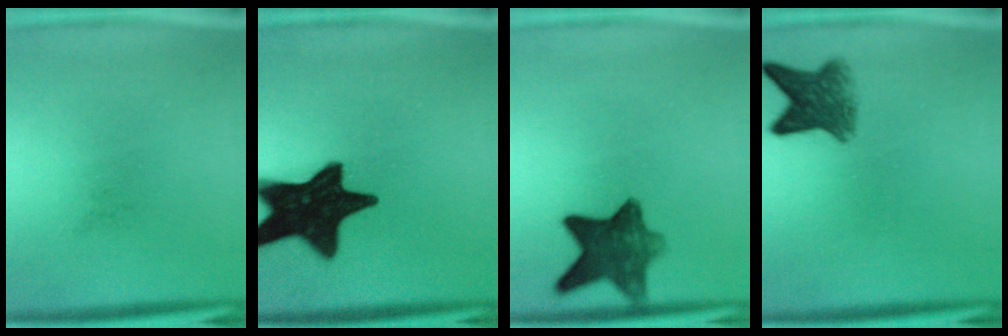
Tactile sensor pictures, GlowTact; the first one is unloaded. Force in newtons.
{"total": 19.2}
{"total": 9.1}
{"total": 5.8}